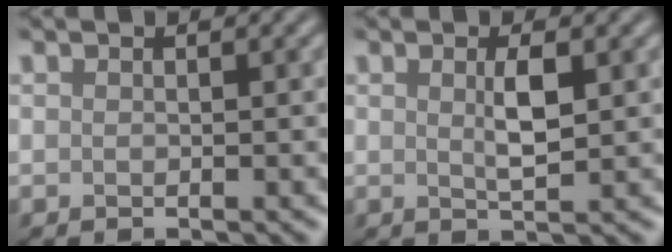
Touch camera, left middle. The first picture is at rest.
{"total": 2.4, "force": [0.6, 0.6, 2.2], "torque": [-0.044, -0.001, 0.011]}